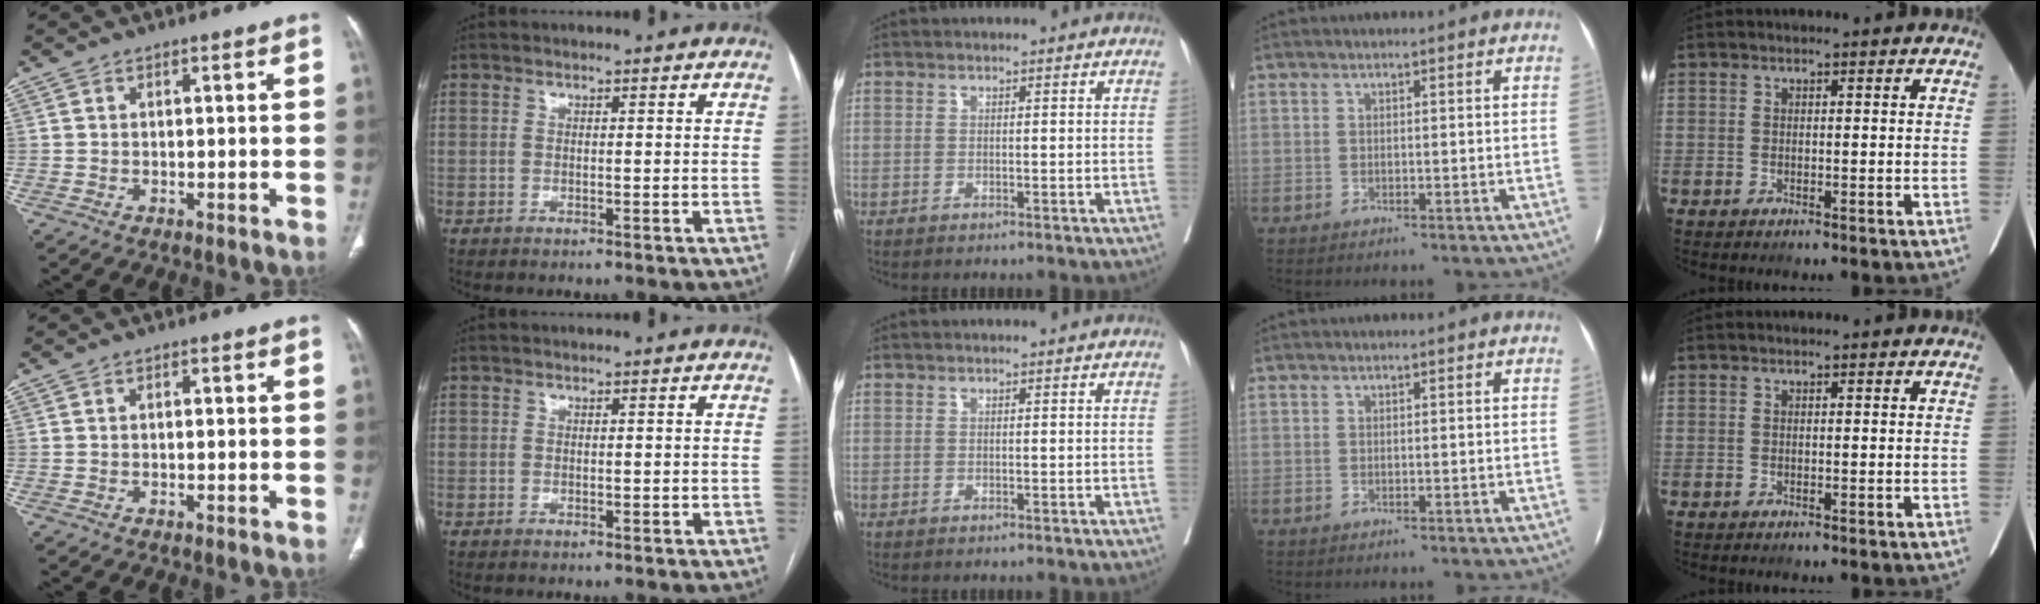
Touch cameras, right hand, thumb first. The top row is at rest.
{"thumb": {"total": 0.6, "force": [0.0, 0.3, 0.5], "torque": [-0.012, 0.004, 0.002]}, "index": {"total": 0.7, "force": [-0.1, 0.5, 0.5], "torque": [-0.011, 0.005, 0.002]}}